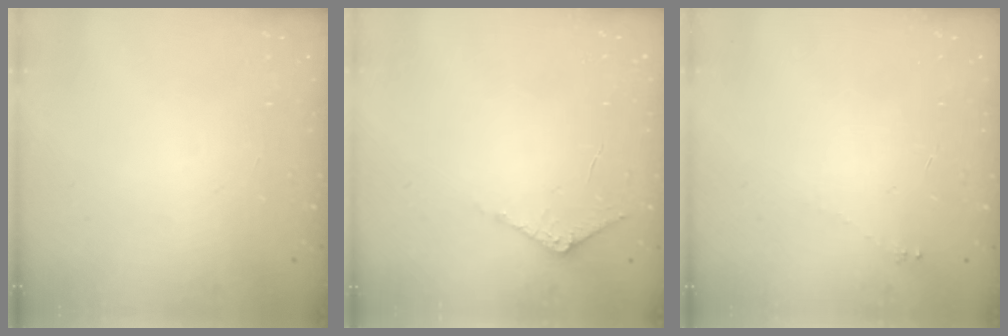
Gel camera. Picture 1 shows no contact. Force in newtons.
{"total": 5.7, "press": 5.7, "slide": 0.6}
{"total": 1.7, "press": 1.6, "slide": 0.2}